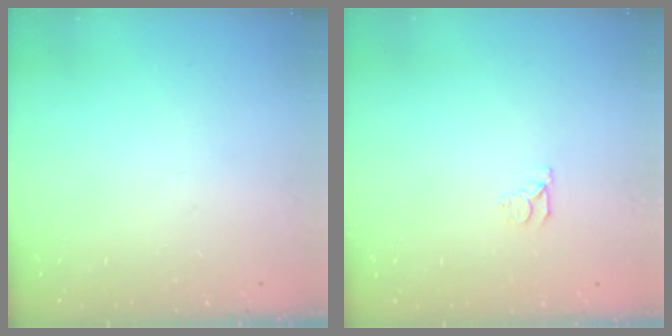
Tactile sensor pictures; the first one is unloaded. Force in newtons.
{"total": 4.0, "press": 4.0, "slide": 0.4}